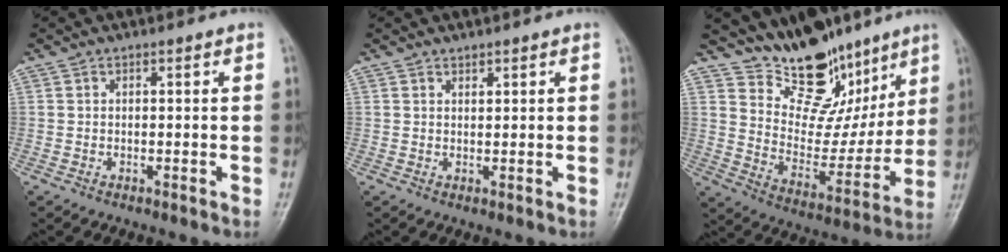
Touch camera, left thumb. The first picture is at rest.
{"total": 1.0, "force": [0.8, 0.4, 0.3], "torque": [0.002, -0.006, 0.012]}
{"total": 17.4, "force": [12.8, 9.0, 7.6], "torque": [-0.049, -0.077, 0.215]}